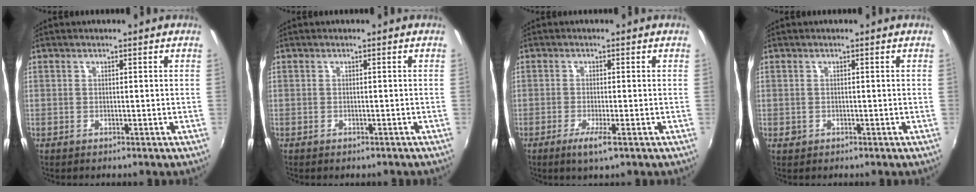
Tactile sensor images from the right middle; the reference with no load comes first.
{"total": 1.0, "force": [-0.8, 0.4, 0.3], "torque": [-0.009, -0.003, -0.011]}
{"total": 3.5, "force": [-1.9, 0.0, 2.9], "torque": [-0.064, -0.012, -0.037]}
{"total": 1.0, "force": [-0.4, 0.9, 0.2], "torque": [-0.004, -0.003, -0.005]}